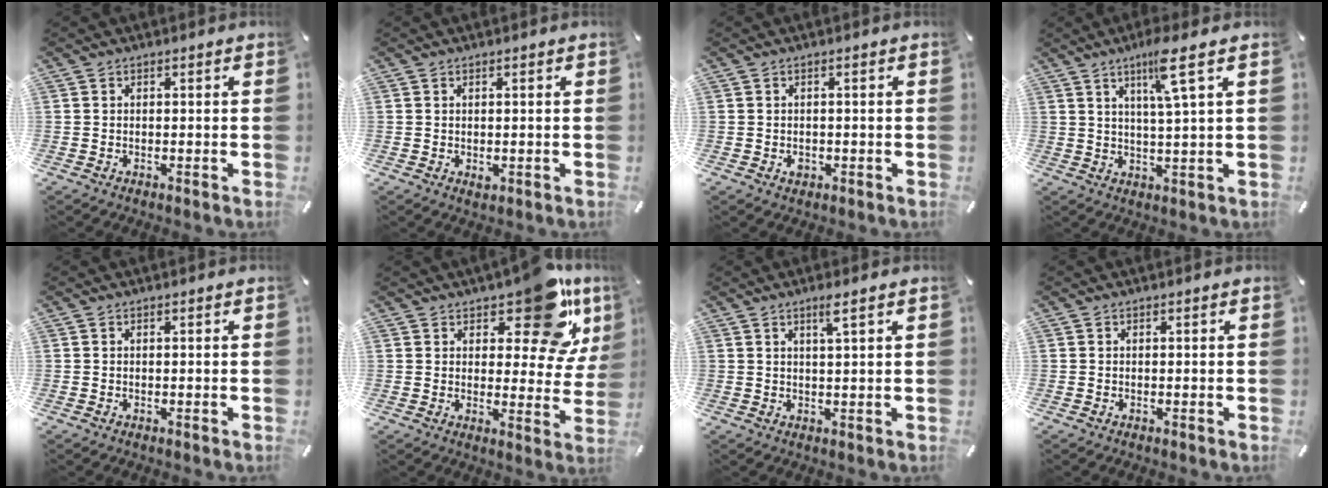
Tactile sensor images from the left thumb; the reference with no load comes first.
{"total": 1.1, "force": [0.0, 0.8, 0.8], "torque": [-0.015, 0.001, -0.001]}
{"total": 1.7, "force": [-0.5, 1.3, 0.9], "torque": [-0.017, 0.003, -0.009]}
{"total": 8.7, "force": [4.5, -0.2, 7.5], "torque": [-0.134, -0.006, 0.068]}
{"total": 0.0}
{"total": 15.6, "force": [10.4, 6.5, 9.7], "torque": [-0.119, -0.072, 0.175]}
{"total": 4.5, "force": [2.6, -0.1, 3.6], "torque": [-0.077, -0.001, 0.042]}
{"total": 0.0}